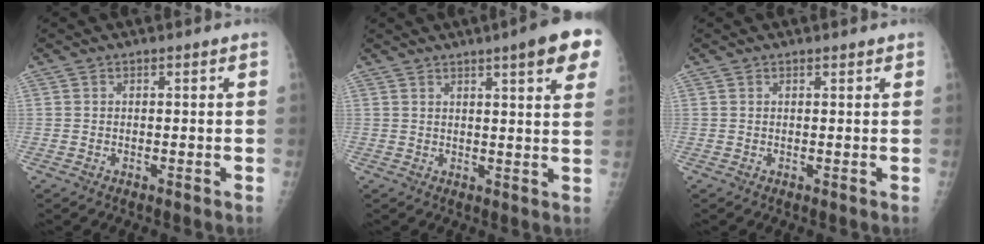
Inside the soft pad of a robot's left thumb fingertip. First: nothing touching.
{"total": 10.6, "force": [5.7, 1.5, 8.8], "torque": [-0.095, -0.017, 0.064]}
{"total": 0.6, "force": [0.5, 0.2, 0.3], "torque": [-0.005, -0.002, 0.008]}